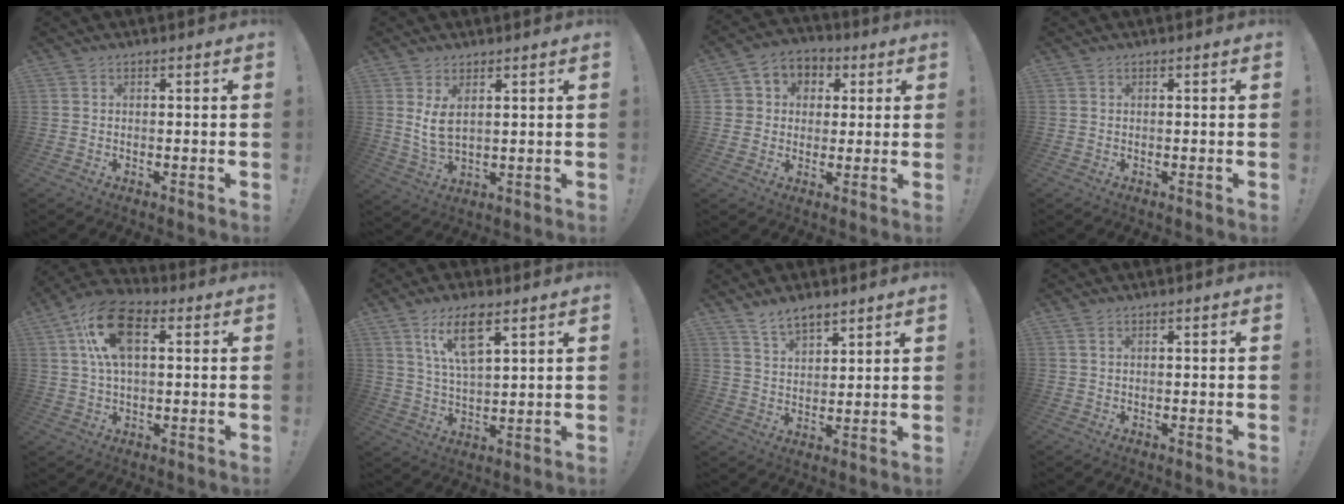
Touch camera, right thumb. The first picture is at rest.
{"total": 6.5, "force": [2.7, 3.0, 5.1], "torque": [-0.088, -0.017, 0.045]}
{"total": 6.7, "force": [0.6, 6.4, 1.8], "torque": [-0.028, 0.003, 0.017]}
{"total": 0.0}
{"total": 14.4, "force": [4.2, 7.7, 11.3], "torque": [-0.204, 0.005, 0.077]}
{"total": 10.6, "force": [6.2, 3.7, 7.8], "torque": [-0.146, -0.014, 0.110]}
{"total": 6.9, "force": [5.9, 2.3, 2.5], "torque": [-0.051, -0.034, 0.113]}
{"total": 1.0, "force": [0.7, 0.1, 0.7], "torque": [-0.015, -0.001, 0.013]}